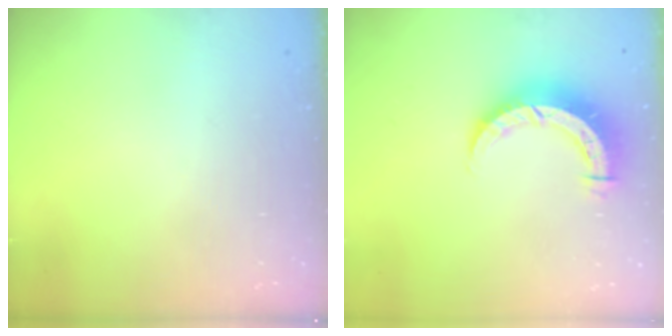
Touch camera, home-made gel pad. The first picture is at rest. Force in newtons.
{"total": 8.3, "press": 8.2, "slide": 1.1}